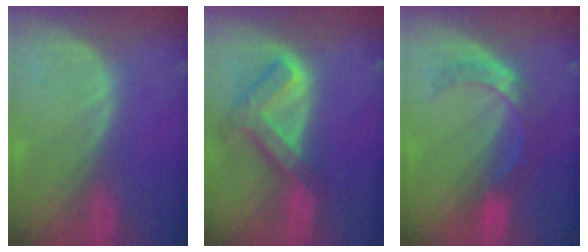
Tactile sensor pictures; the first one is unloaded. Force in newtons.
{"total": 7.7, "press": 6.5, "slide": 4.1}
{"total": 5.6, "press": 5.4, "slide": 1.6}